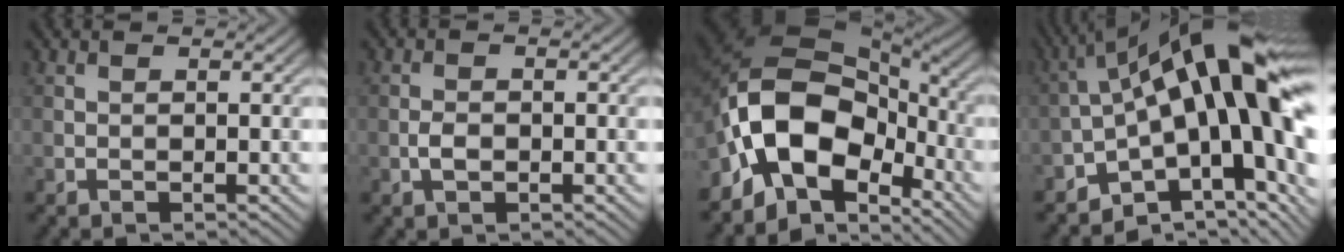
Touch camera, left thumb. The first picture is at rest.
{"total": 2.0, "force": [-0.7, 1.2, 1.4], "torque": [-0.028, 0.001, -0.015]}
{"total": 14.5, "force": [-5.0, 8.5, 10.6], "torque": [-0.196, 0.001, -0.114]}
{"total": 17.8, "force": [-0.3, 7.3, 16.2], "torque": [-0.229, 0.013, -0.004]}